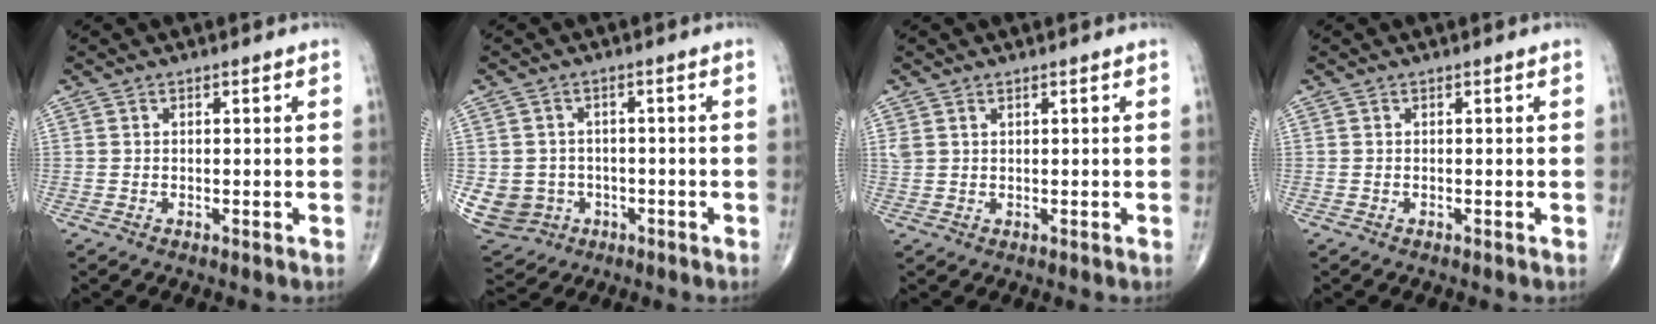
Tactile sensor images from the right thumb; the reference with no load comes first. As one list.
[{"total": 9.1, "force": [-2.0, 8.4, 2.7], "torque": [-0.055, 0.014, -0.019]}, {"total": 0.9, "force": [0.7, 0.4, 0.4], "torque": [-0.004, 0.003, 0.015]}, {"total": 0.0}]